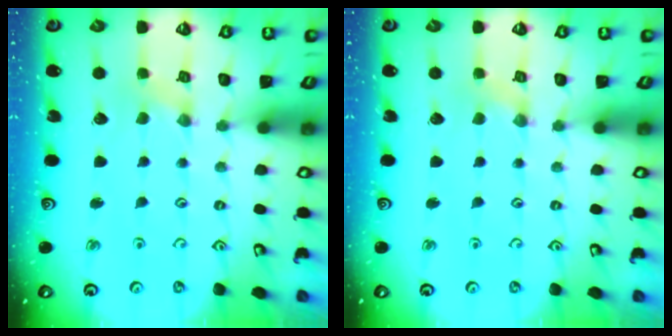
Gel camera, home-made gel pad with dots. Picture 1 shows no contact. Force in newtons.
{"total": 0.7, "press": 0.7, "slide": 0.2}